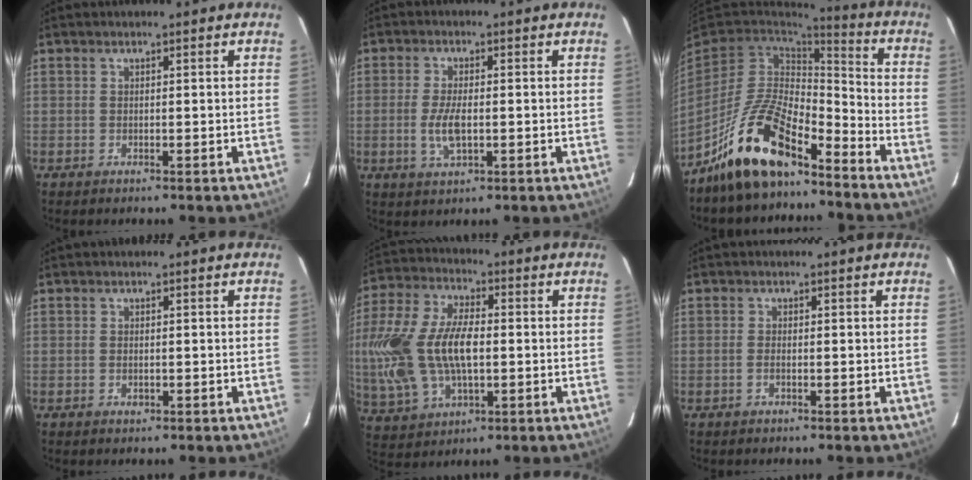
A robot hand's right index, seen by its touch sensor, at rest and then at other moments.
{"total": 5.7, "force": [-1.0, 2.4, 5.1], "torque": [-0.107, -0.005, -0.019]}
{"total": 16.2, "force": [-11.8, 5.6, 9.6], "torque": [-0.199, 0.002, -0.219]}
{"total": 1.1, "force": [-0.3, 0.8, 0.7], "torque": [-0.013, 0.000, -0.005]}
{"total": 21.2, "force": [-0.9, 11.8, 17.6], "torque": [-0.392, 0.009, -0.006]}
{"total": 1.1, "force": [-0.5, 0.4, 0.9], "torque": [-0.022, 0.001, -0.010]}